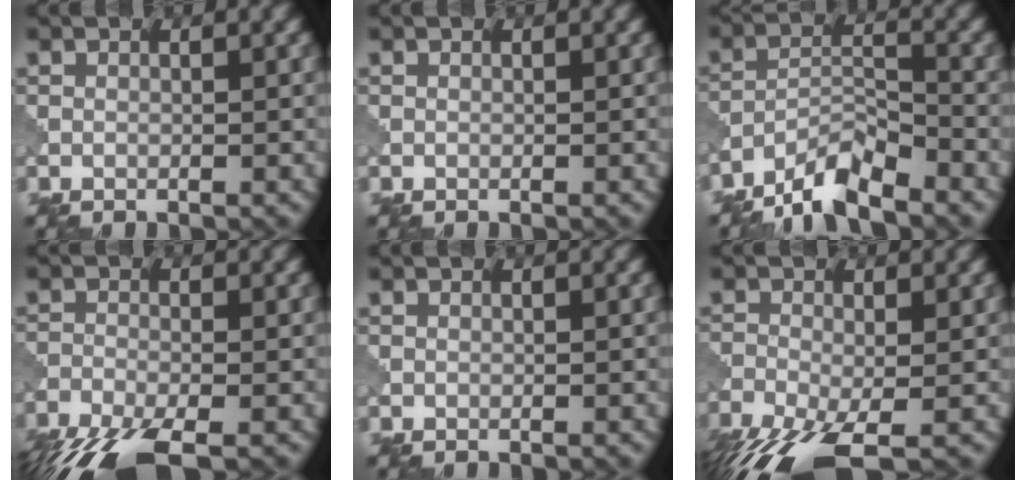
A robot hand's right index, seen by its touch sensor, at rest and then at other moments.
{"total": 0.0}
{"total": 5.3, "force": [-4.6, 0.9, 2.5], "torque": [-0.046, 0.003, -0.086]}
{"total": 8.1, "force": [-5.9, 2.6, 4.9], "torque": [-0.112, -0.032, -0.108]}
{"total": 0.0}
{"total": 9.2, "force": [-5.3, 3.7, 6.6], "torque": [-0.145, -0.025, -0.095]}